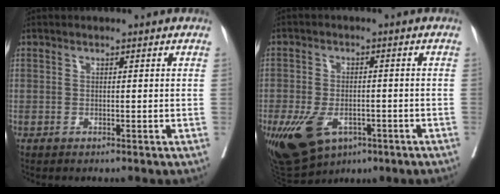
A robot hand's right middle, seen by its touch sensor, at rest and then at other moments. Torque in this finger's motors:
{"motor_torque": [1.60, -0.54, 1.05, 0.21]}